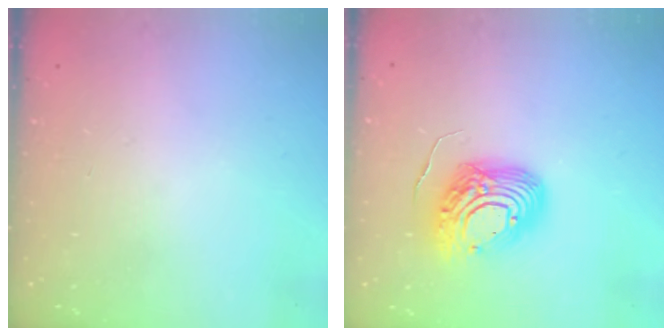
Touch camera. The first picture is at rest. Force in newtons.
{"total": 15.0, "press": 14.9, "slide": 1.9}